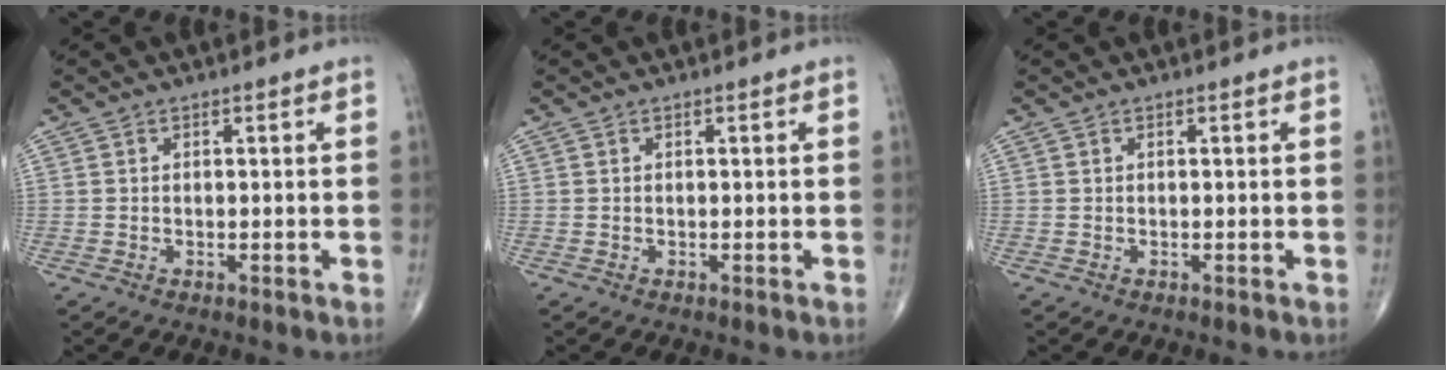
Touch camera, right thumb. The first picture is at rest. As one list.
[{"total": 0.0}, {"total": 0.0}]